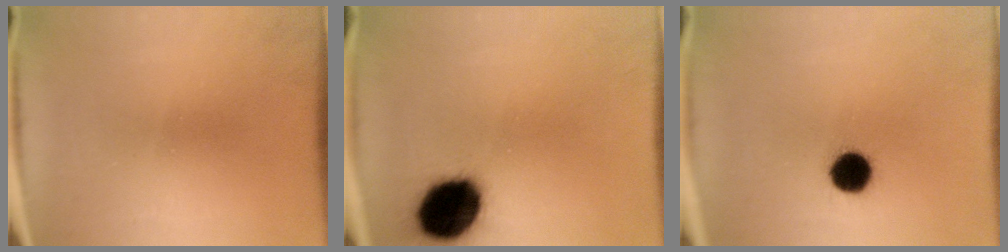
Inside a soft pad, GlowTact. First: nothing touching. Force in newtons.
{"total": 16.0}
{"total": 8.6}